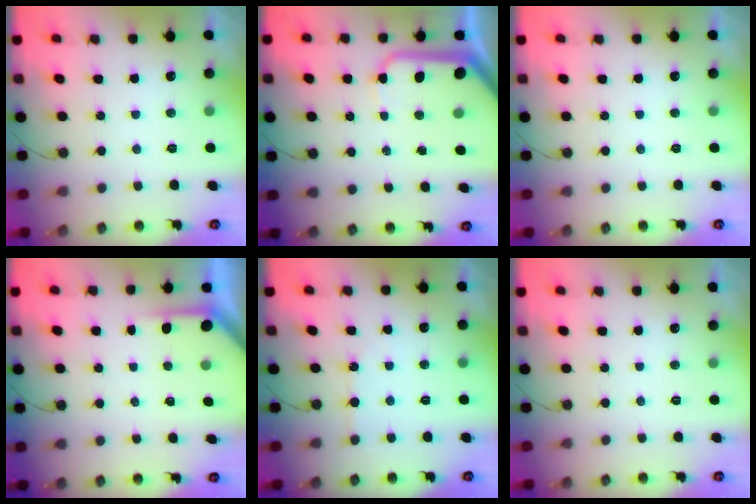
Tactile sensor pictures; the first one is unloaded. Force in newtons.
{"total": 13.0, "press": 12.9, "slide": 1.5}
{"total": 0.0}
{"total": 2.2, "press": 2.2, "slide": 0.3}
{"total": 1.9, "press": 1.8, "slide": 0.4}
{"total": 0.0}